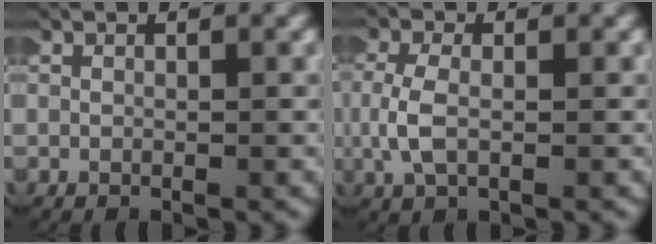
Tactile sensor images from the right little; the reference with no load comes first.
{"total": 2.6, "force": [0.0, 1.5, 2.1], "torque": [-0.061, 0.002, -0.001]}